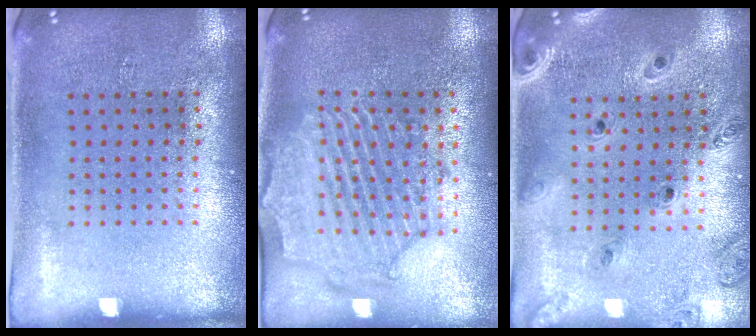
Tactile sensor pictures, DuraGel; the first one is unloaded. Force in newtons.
{"total": 2.3, "press": 2.2, "slide": 0.8}
{"total": 1.3, "press": 1.3, "slide": 0.2}